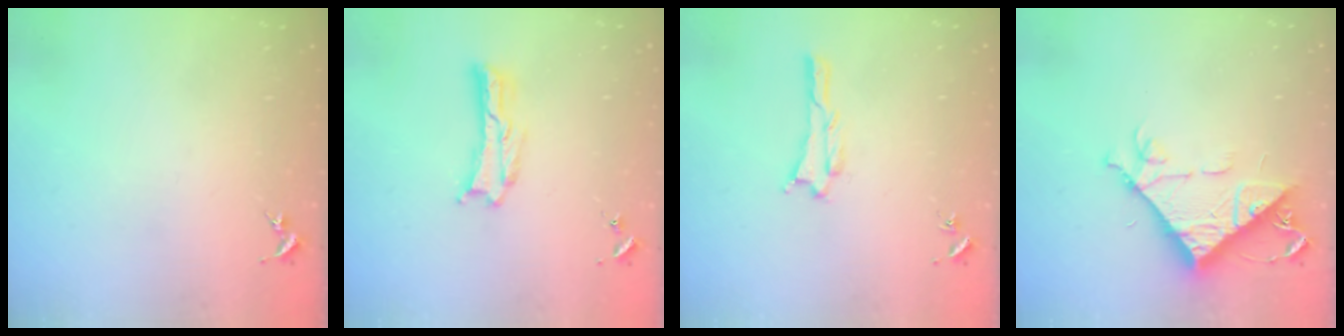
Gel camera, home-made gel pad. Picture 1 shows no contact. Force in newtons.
{"total": 0.0}
{"total": 0.7, "press": 0.7, "slide": 0.2}
{"total": 9.4, "press": 9.4, "slide": 1.0}